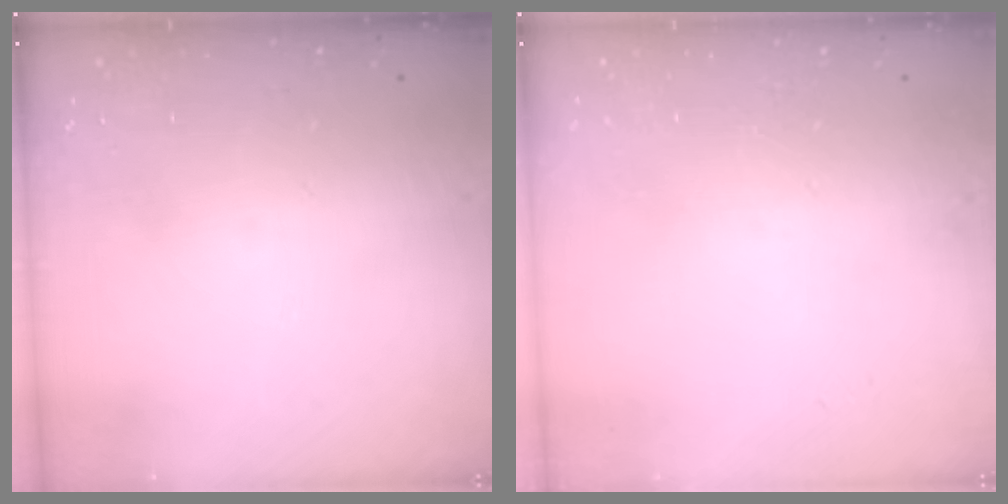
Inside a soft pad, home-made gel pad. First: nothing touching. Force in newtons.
{"total": 0.0}